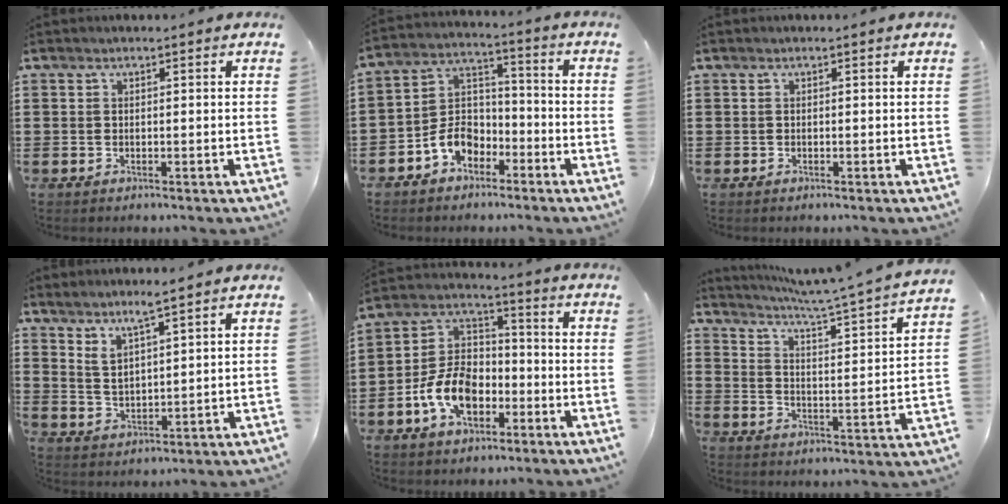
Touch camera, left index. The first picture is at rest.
{"total": 7.0, "force": [-4.4, 4.6, 2.8], "torque": [-0.072, 0.015, -0.089]}
{"total": 0.0}
{"total": 3.7, "force": [3.2, -0.1, 2.0], "torque": [-0.046, -0.007, 0.055]}
{"total": 10.0, "force": [-4.5, 6.2, 6.4], "torque": [-0.158, 0.010, -0.089]}
{"total": 4.9, "force": [4.1, -1.1, 2.3], "torque": [-0.065, -0.044, 0.057]}